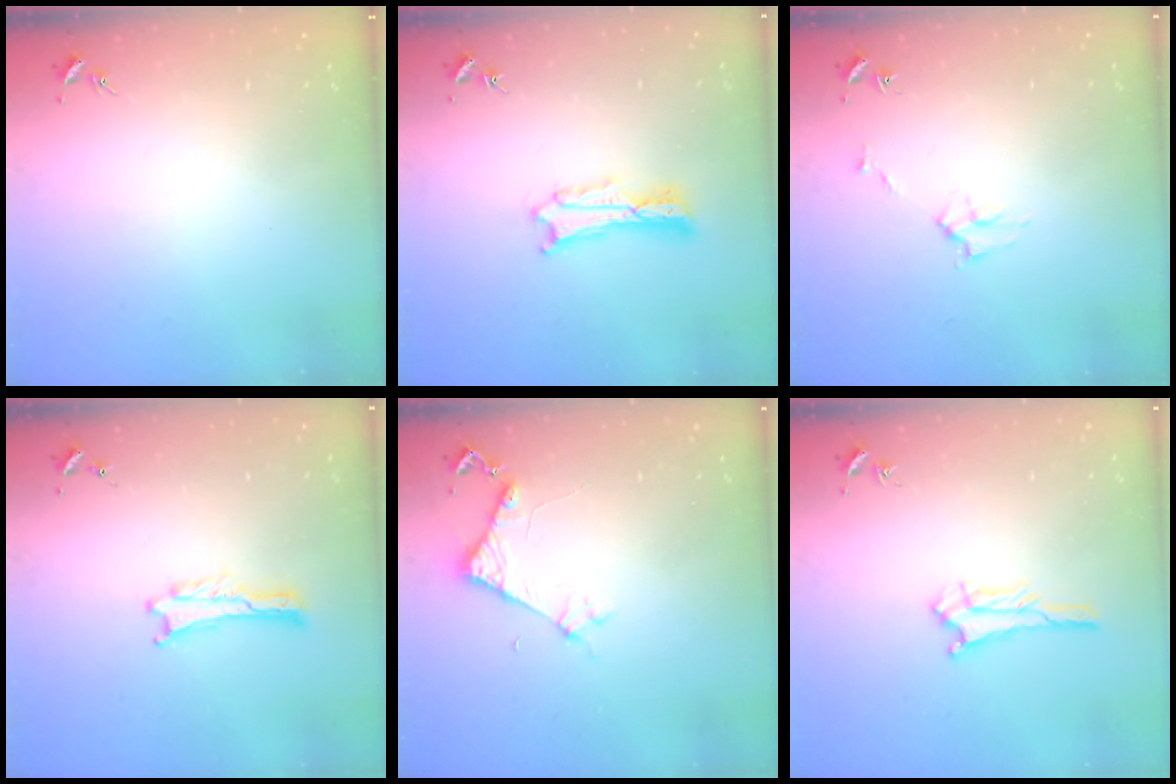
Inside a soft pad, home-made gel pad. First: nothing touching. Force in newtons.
{"total": 2.7, "press": 2.7, "slide": 0.3}
{"total": 2.7, "press": 2.7, "slide": 0.3}
{"total": 0.0}
{"total": 3.1, "press": 3.1, "slide": 0.2}
{"total": 2.3, "press": 2.2, "slide": 0.2}